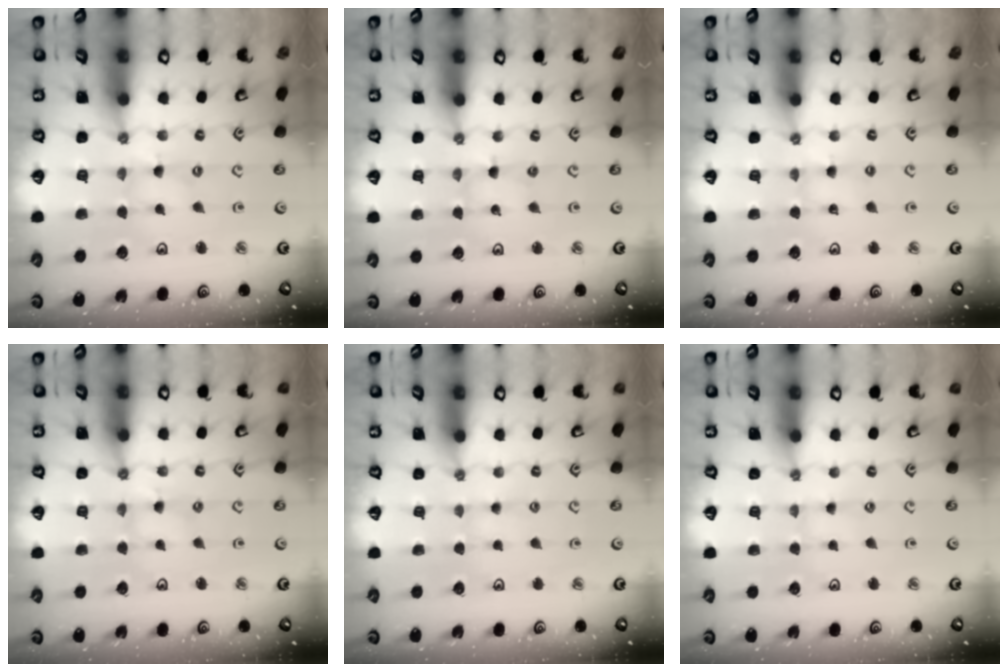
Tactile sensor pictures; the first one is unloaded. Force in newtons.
{"total": 0.9, "press": 0.8, "slide": 0.1}
{"total": 2.8, "press": 2.8, "slide": 0.3}
{"total": 0.9, "press": 0.8, "slide": 0.2}
{"total": 2.1, "press": 2.1, "slide": 0.3}
{"total": 0.0}